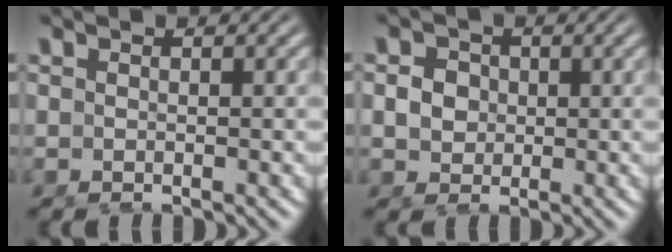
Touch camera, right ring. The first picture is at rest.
{"total": 2.0, "force": [0.4, 1.8, 0.8], "torque": [-0.018, -0.011, 0.016]}